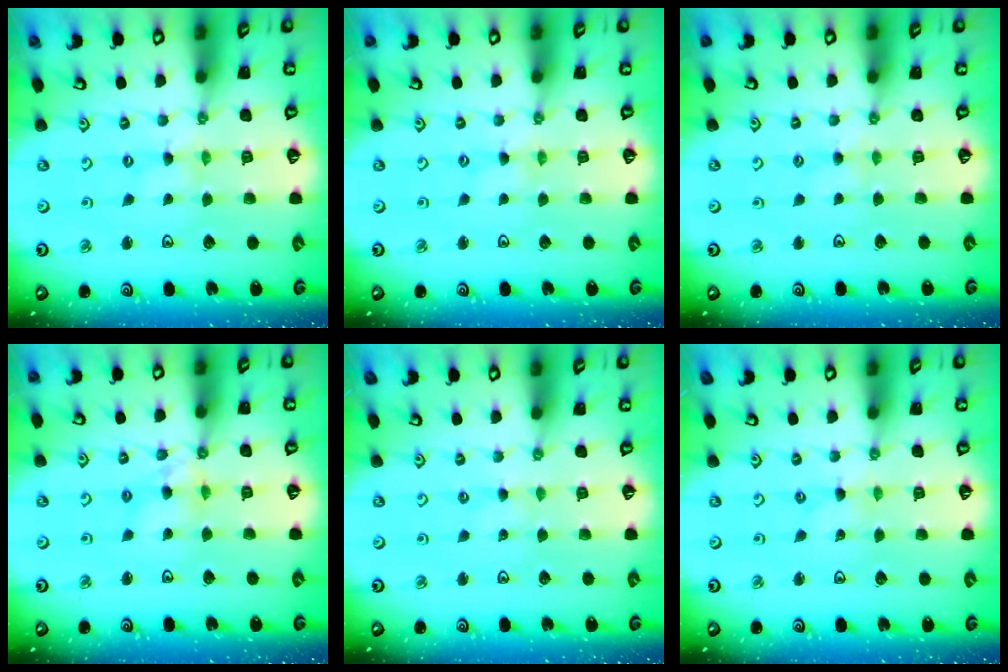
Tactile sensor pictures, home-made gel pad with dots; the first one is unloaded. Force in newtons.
{"total": 0.8, "press": 0.8, "slide": 0.2}
{"total": 1.8, "press": 1.8, "slide": 0.4}
{"total": 5.9, "press": 5.9, "slide": 0.7}
{"total": 0.0}
{"total": 0.0}